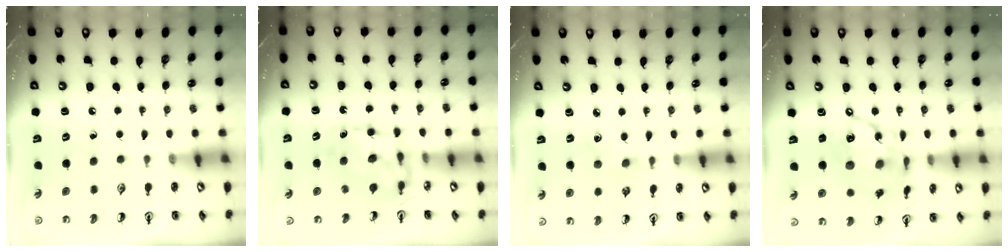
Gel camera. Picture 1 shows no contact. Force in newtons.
{"total": 8.3, "press": 8.2, "slide": 0.8}
{"total": 1.7, "press": 1.7, "slide": 0.3}
{"total": 14.6, "press": 14.5, "slide": 1.4}